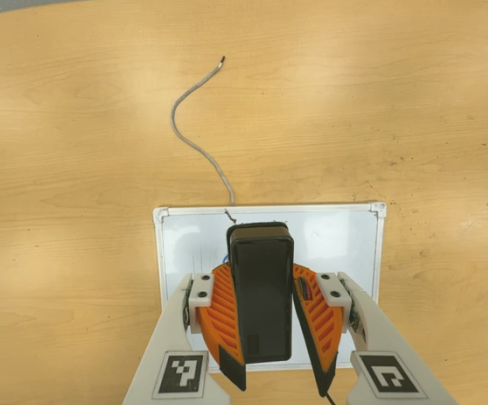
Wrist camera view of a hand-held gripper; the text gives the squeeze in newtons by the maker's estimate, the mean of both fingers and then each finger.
{"total": 9.5, "left": 9.7, "right": 9.4}